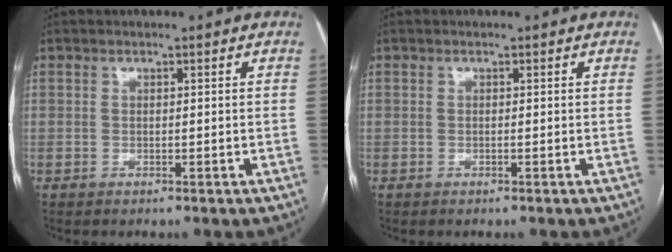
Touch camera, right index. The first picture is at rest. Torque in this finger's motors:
{"motor_torque": [0.14, 0.09, 0.03, 0.01]}